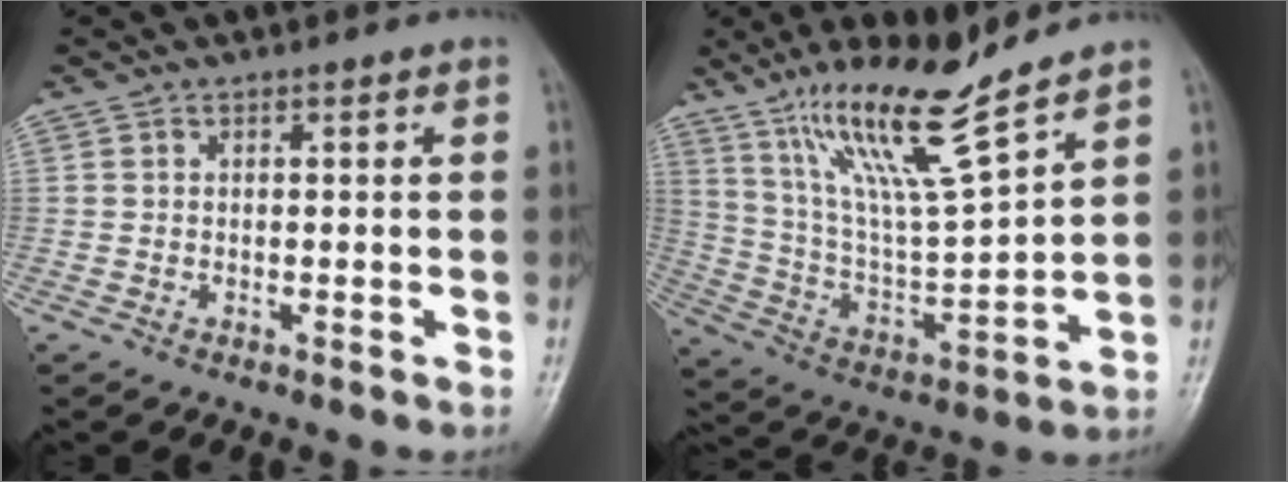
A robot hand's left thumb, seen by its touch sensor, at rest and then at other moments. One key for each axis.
{"total": 16.5, "fx": 11.6, "fy": 1.8, "fz": 11.6, "tx": -0.202, "ty": -0.064, "tz": 0.226}